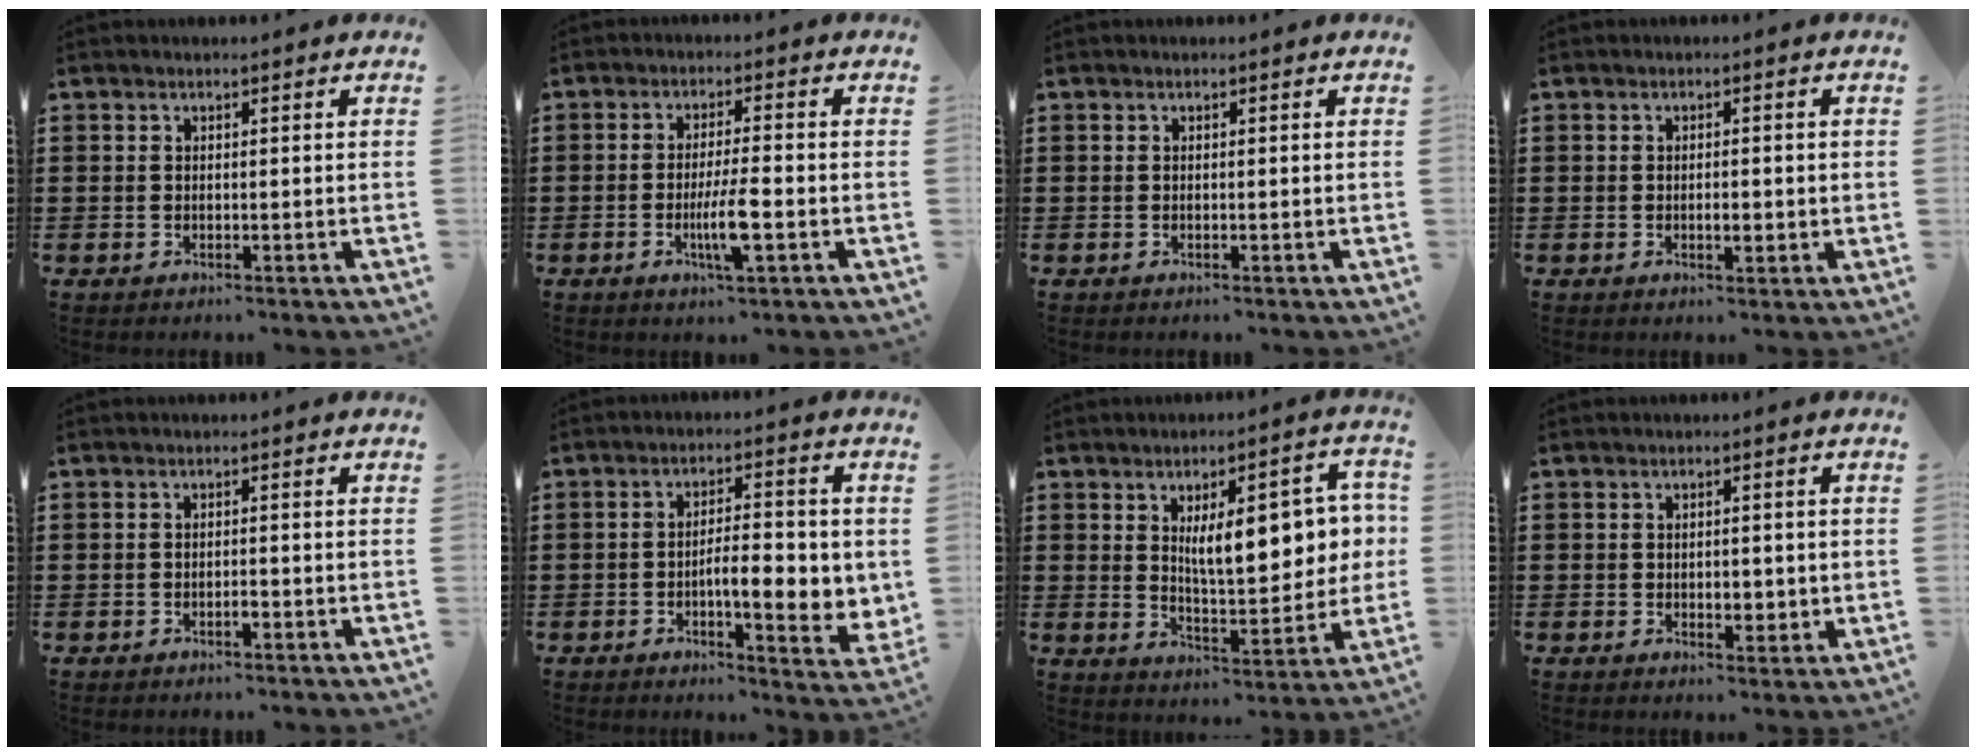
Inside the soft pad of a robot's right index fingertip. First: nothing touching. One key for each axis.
{"total": 6.0, "fx": -1.9, "fy": 0.7, "fz": 5.7, "tx": -0.107, "ty": -0.011, "tz": -0.035}
{"total": 0.0}
{"total": 2.4, "fx": -0.3, "fy": 0.7, "fz": 2.3, "tx": -0.039, "ty": 0.000, "tz": -0.006}
{"total": 1.1, "fx": -0.5, "fy": 0.2, "fz": 0.9, "tx": -0.019, "ty": -0.004, "tz": -0.009}
{"total": 8.0, "fx": -1.3, "fy": 2.6, "fz": 7.4, "tx": -0.112, "ty": -0.001, "tz": -0.025}
{"total": 11.2, "fx": 2.6, "fy": 4.4, "fz": 9.9, "tx": -0.149, "ty": 0.000, "tz": 0.039}
{"total": 2.9, "fx": -0.1, "fy": 1.4, "fz": 2.6, "tx": -0.042, "ty": 0.001, "tz": -0.005}